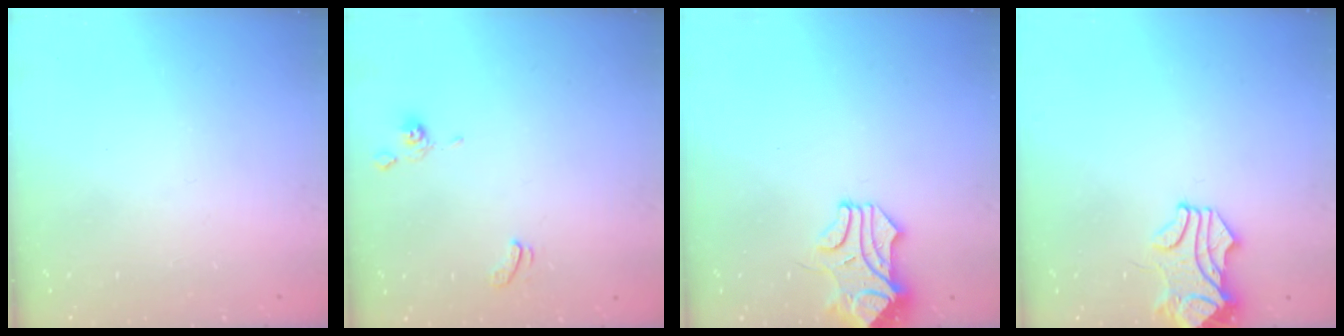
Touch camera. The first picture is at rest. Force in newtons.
{"total": 1.7, "press": 1.6, "slide": 0.3}
{"total": 1.1, "press": 0.5, "slide": 1.0}
{"total": 1.9, "press": 1.7, "slide": 0.8}